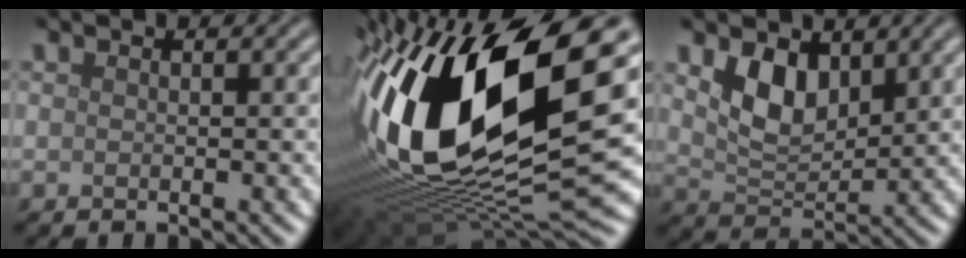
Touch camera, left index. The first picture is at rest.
{"total": 19.6, "force": [2.7, 9.3, 17.0], "torque": [-0.341, -0.018, 0.046]}
{"total": 4.4, "force": [2.1, 2.6, 2.9], "torque": [-0.064, -0.008, 0.041]}